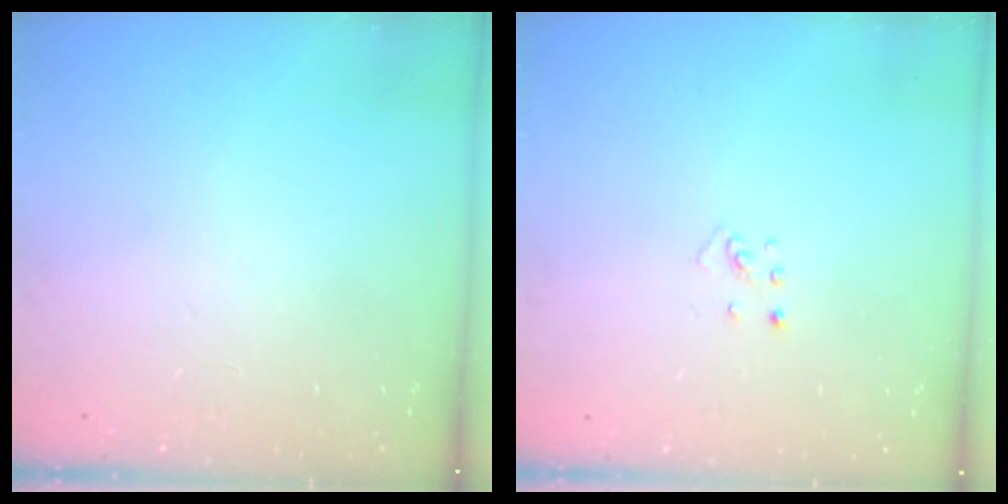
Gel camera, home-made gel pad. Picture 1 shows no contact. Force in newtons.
{"total": 2.0, "press": 2.0, "slide": 0.3}